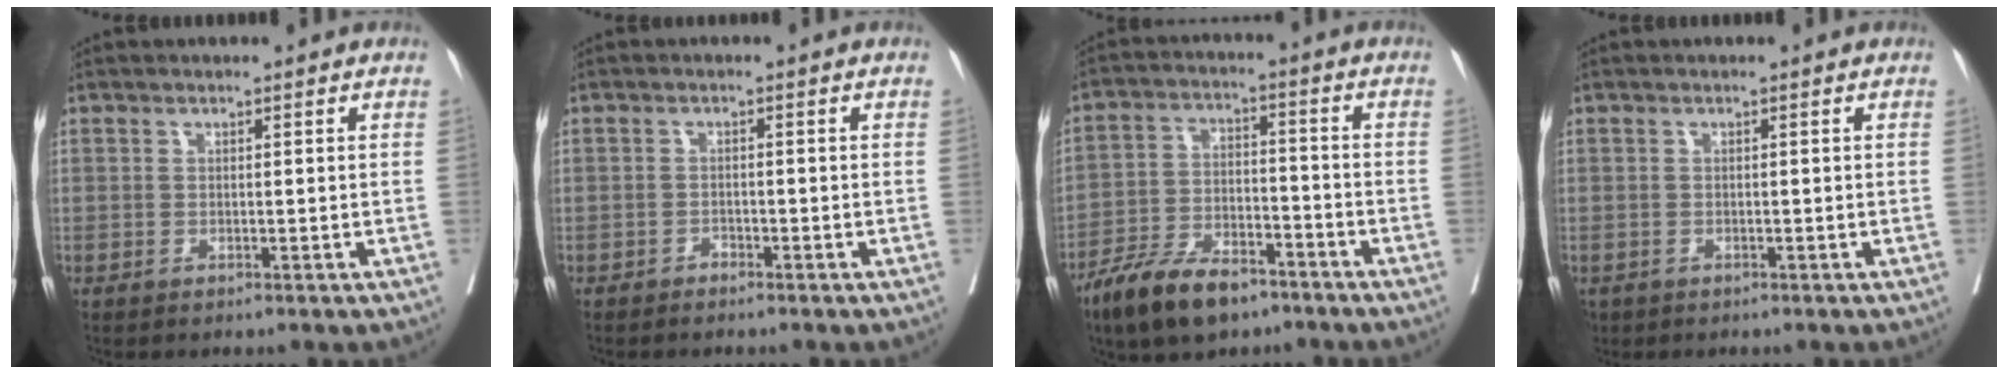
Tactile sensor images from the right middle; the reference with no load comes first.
{"total": 1.0, "force": [-0.9, 0.2, 0.2], "torque": [-0.002, 0.001, -0.017]}
{"total": 11.2, "force": [-8.2, 4.3, 6.3], "torque": [-0.121, -0.008, -0.152]}
{"total": 1.2, "force": [-0.8, 0.9, 0.2], "torque": [-0.009, 0.000, -0.010]}